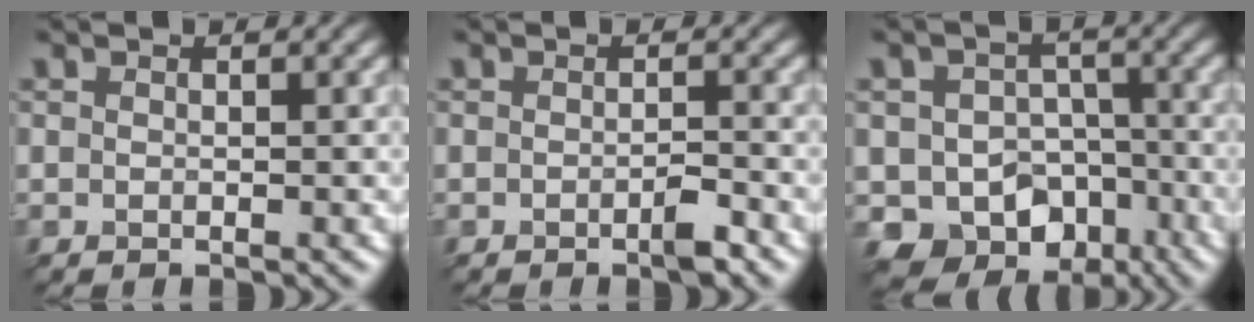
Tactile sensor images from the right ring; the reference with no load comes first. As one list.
[{"total": 1.6, "force": [-1.4, -0.4, 0.5], "torque": [-0.021, 0.002, -0.013]}, {"total": 8.0, "force": [-4.6, 6.2, 2.1], "torque": [-0.024, -0.013, -0.053]}]